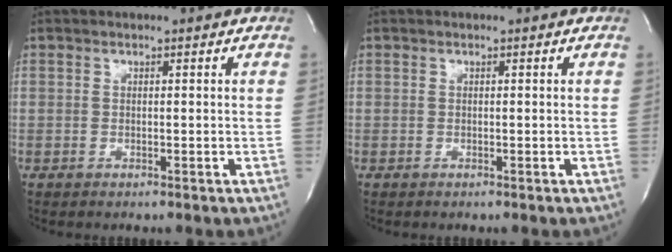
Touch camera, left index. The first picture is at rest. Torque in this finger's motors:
{"motor_torque": [0.00, 0.00, 0.00, 0.00]}